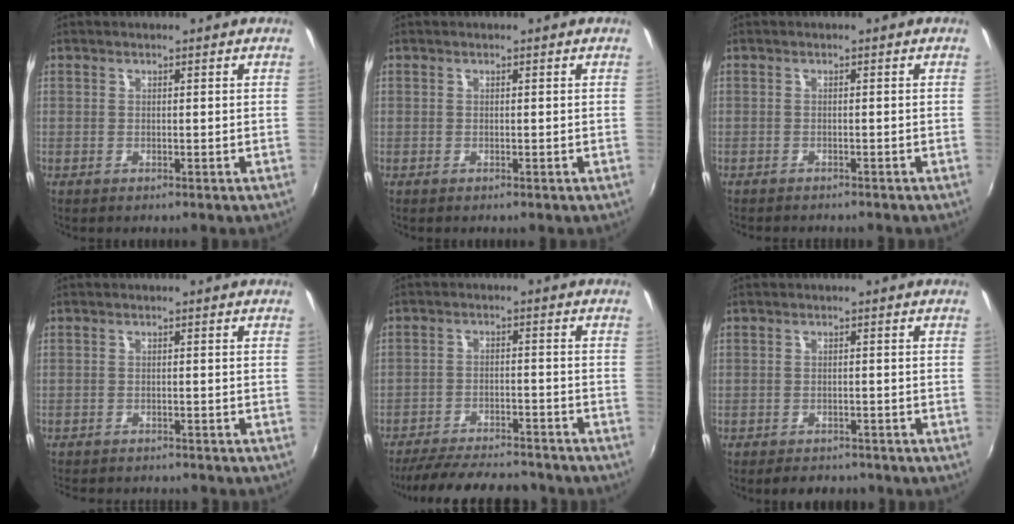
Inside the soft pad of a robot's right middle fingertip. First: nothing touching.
{"total": 0.0}
{"total": 2.0, "force": [-1.9, 0.2, 0.7], "torque": [-0.022, -0.013, -0.032]}
{"total": 6.4, "force": [-5.9, 1.2, 2.2], "torque": [-0.056, -0.018, -0.088]}
{"total": 16.6, "force": [-14.6, 3.9, 7.0], "torque": [-0.147, -0.009, -0.211]}
{"total": 4.6, "force": [-3.9, 1.9, 1.5], "torque": [-0.036, -0.004, -0.055]}